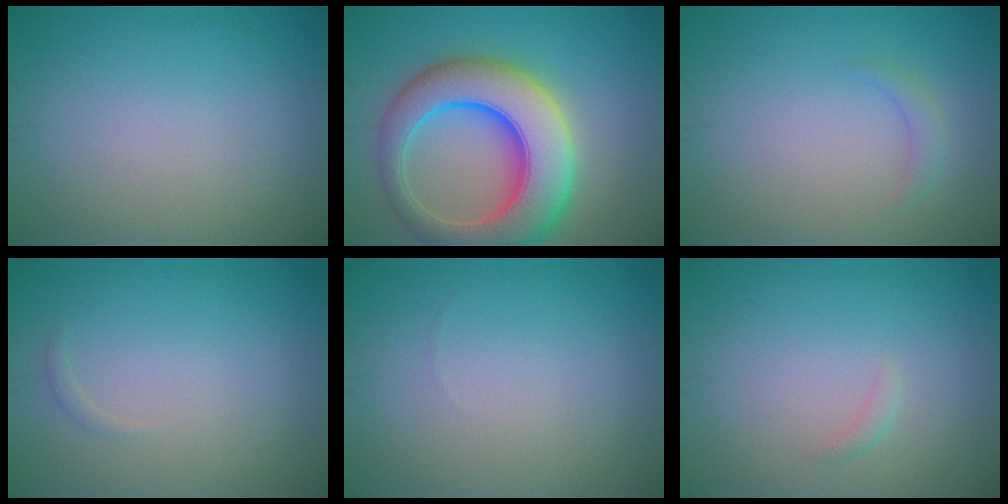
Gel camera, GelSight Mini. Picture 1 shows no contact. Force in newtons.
{"total": 11.0, "press": 11.0, "slide": 0.3}
{"total": 1.1, "press": 1.1, "slide": 0.1}
{"total": 0.5, "press": 0.5, "slide": 0.0}
{"total": 0.0}
{"total": 0.6, "press": 0.6, "slide": 0.0}